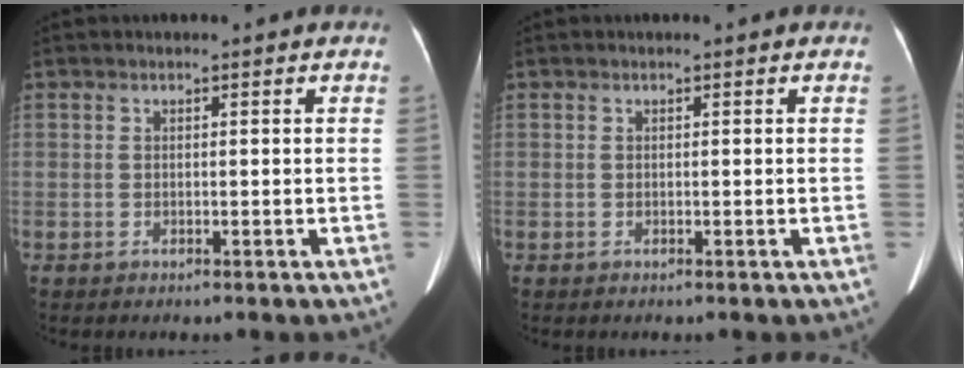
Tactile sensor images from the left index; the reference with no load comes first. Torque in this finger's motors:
{"motor_torque": [0.00, 0.00, 0.00, 0.00]}